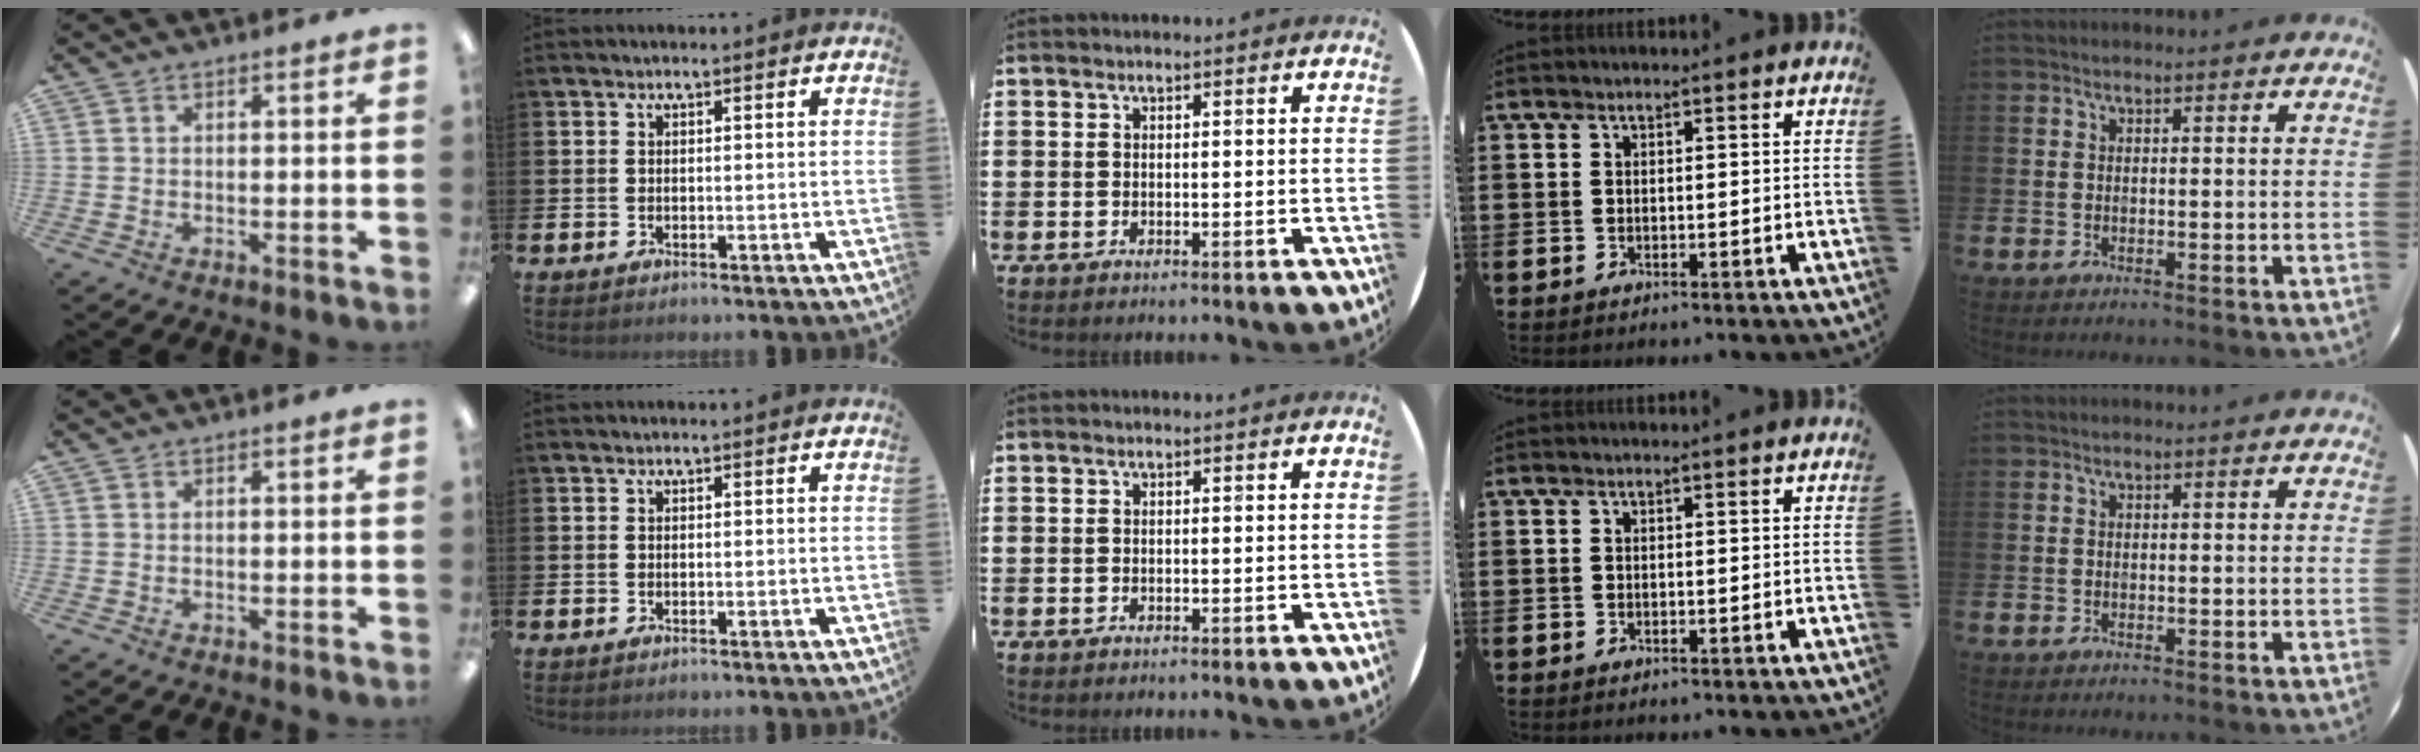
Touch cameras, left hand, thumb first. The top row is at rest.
{}